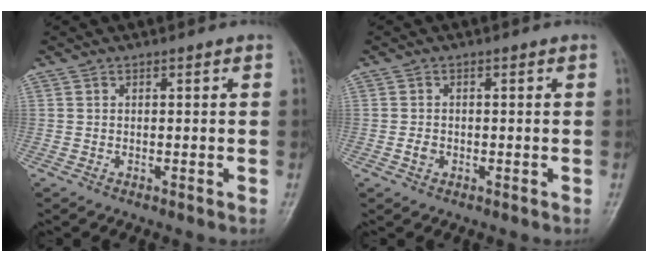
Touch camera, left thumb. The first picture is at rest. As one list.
[{"total": 1.6, "force": [-0.4, 1.3, 0.8], "torque": [-0.011, 0.002, -0.008]}]